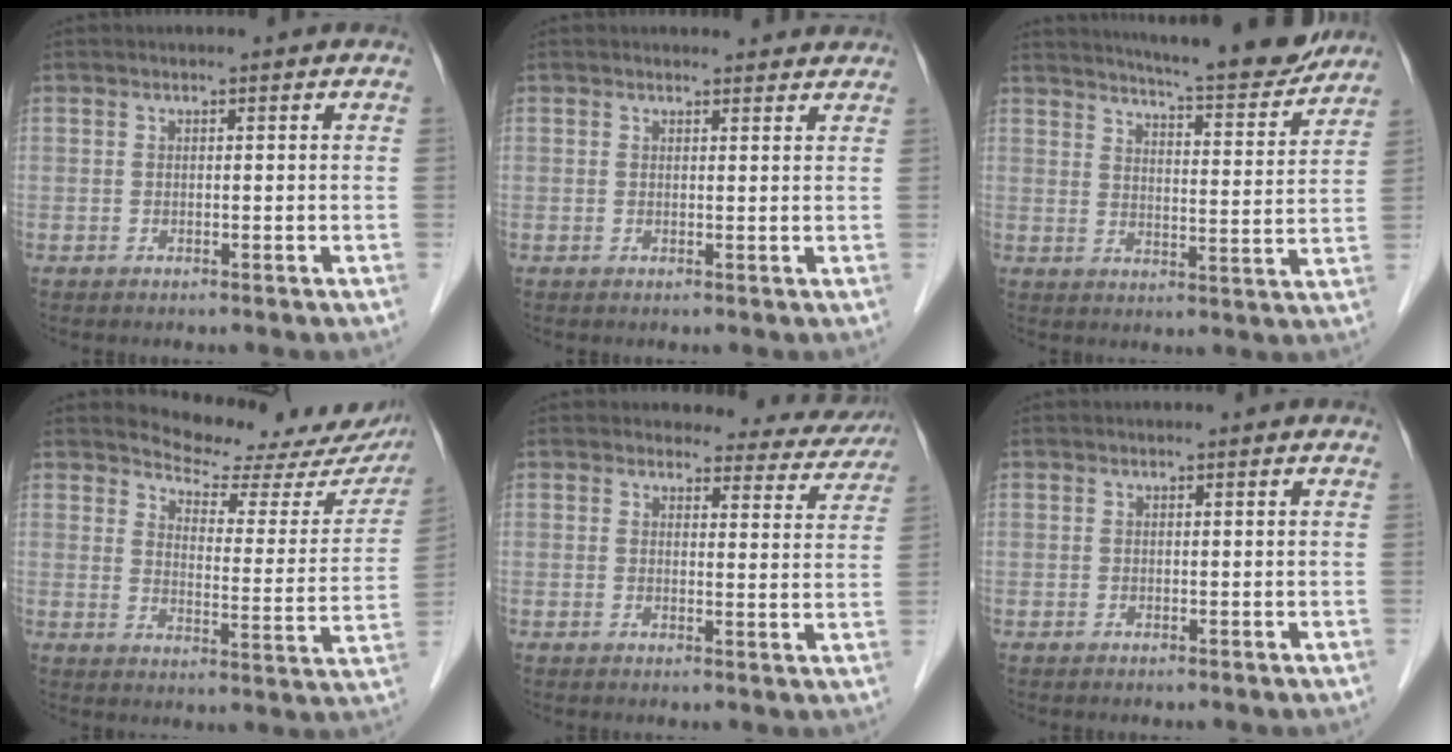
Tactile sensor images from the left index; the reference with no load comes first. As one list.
[{"total": 3.8, "force": [3.7, 0.8, 0.3], "torque": [-0.006, 0.006, 0.036]}, {"total": 15.8, "force": [14.6, 1.2, 5.8], "torque": [-0.090, -0.028, 0.191]}, {"total": 17.6, "force": [16.8, 4.0, 3.3], "torque": [-0.021, -0.068, 0.184]}, {"total": 8.6, "force": [8.2, 2.7, 0.4], "torque": [0.023, -0.020, 0.071]}, {"total": 0.0}]